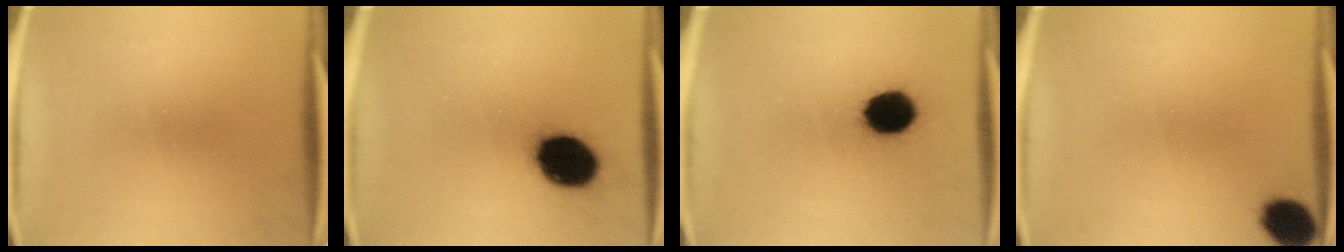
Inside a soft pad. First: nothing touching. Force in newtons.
{"total": 15.6}
{"total": 11.4}
{"total": 7.6}